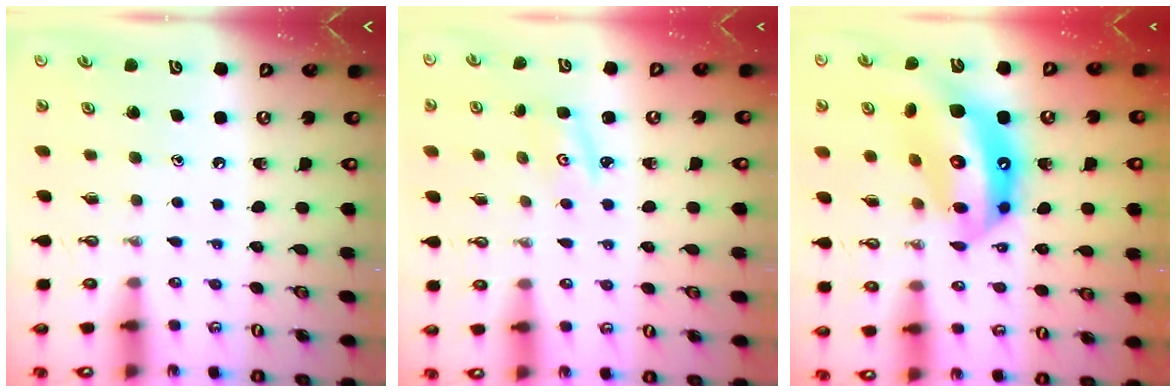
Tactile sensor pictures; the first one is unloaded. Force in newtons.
{"total": 1.8, "press": 1.8, "slide": 0.0}
{"total": 17.6, "press": 17.4, "slide": 2.2}